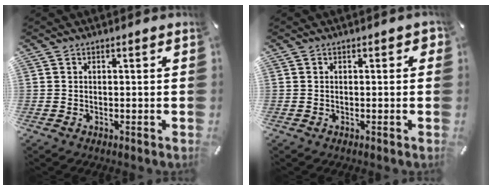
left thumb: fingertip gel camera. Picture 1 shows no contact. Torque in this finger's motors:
{"motor_torque": [-0.04, -0.01, -0.04, -0.02, -0.01]}